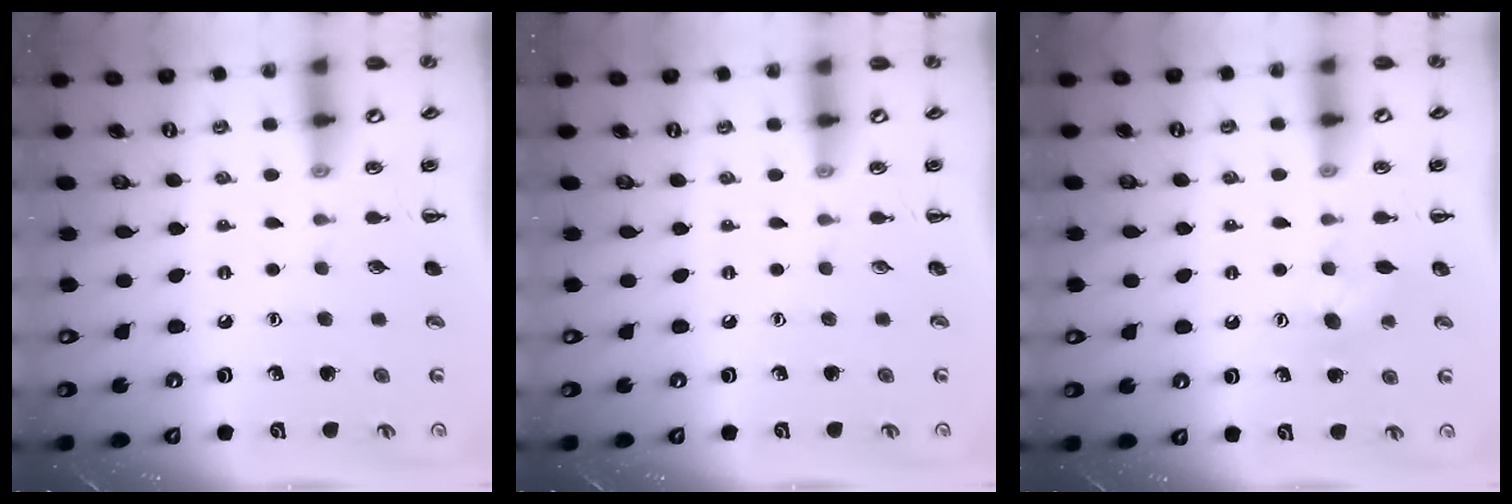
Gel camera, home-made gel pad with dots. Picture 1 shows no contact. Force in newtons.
{"total": 0.0}
{"total": 4.9, "press": 4.8, "slide": 0.8}